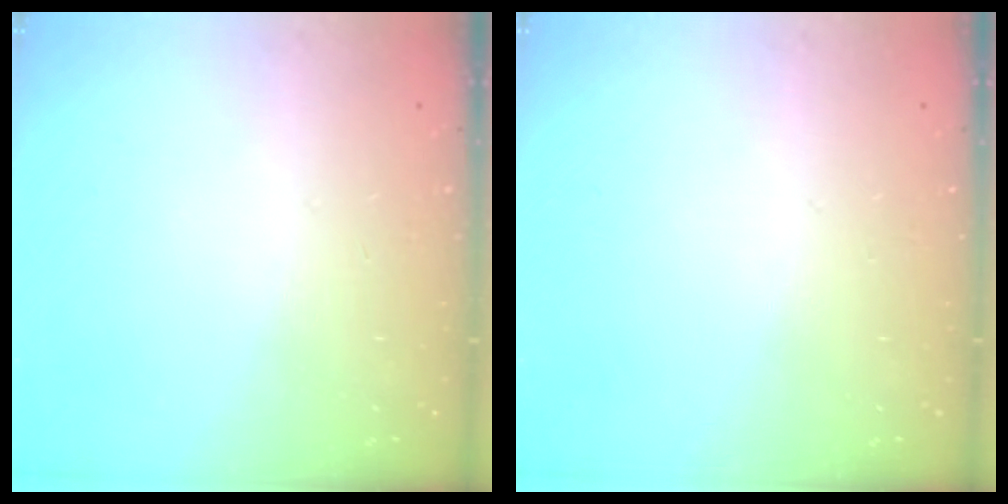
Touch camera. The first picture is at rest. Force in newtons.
{"total": 0.0}